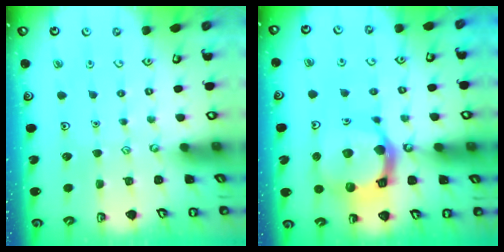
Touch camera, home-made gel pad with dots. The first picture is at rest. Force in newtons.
{"total": 15.7, "press": 15.5, "slide": 2.0}